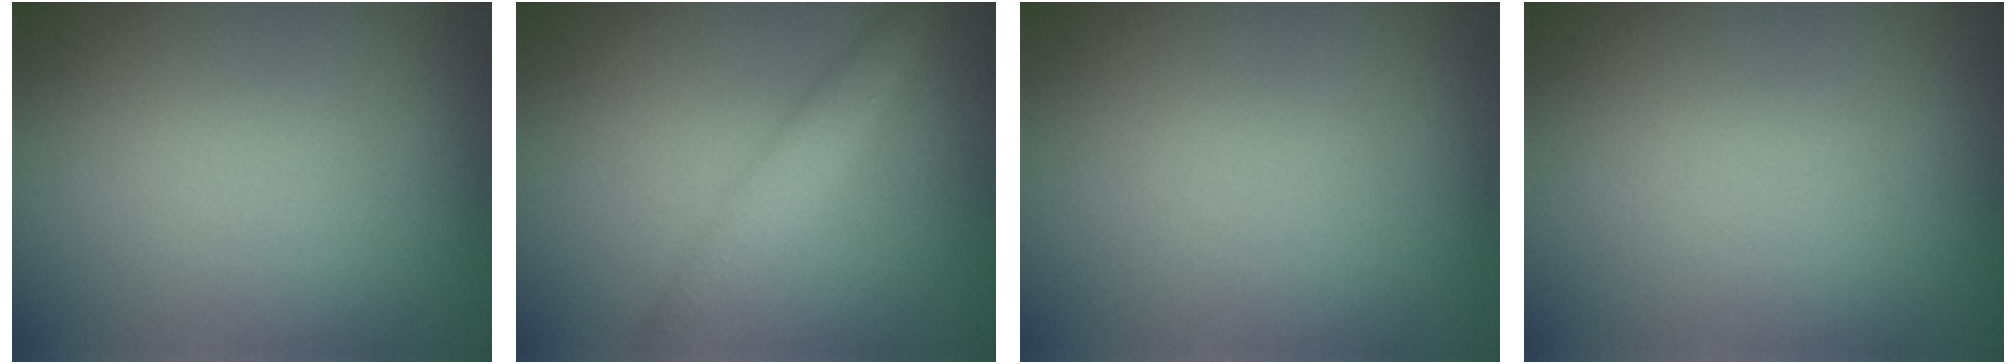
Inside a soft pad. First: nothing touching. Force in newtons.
{"total": 2.9, "press": 2.9, "slide": 0.1}
{"total": 0.0}
{"total": 0.0}